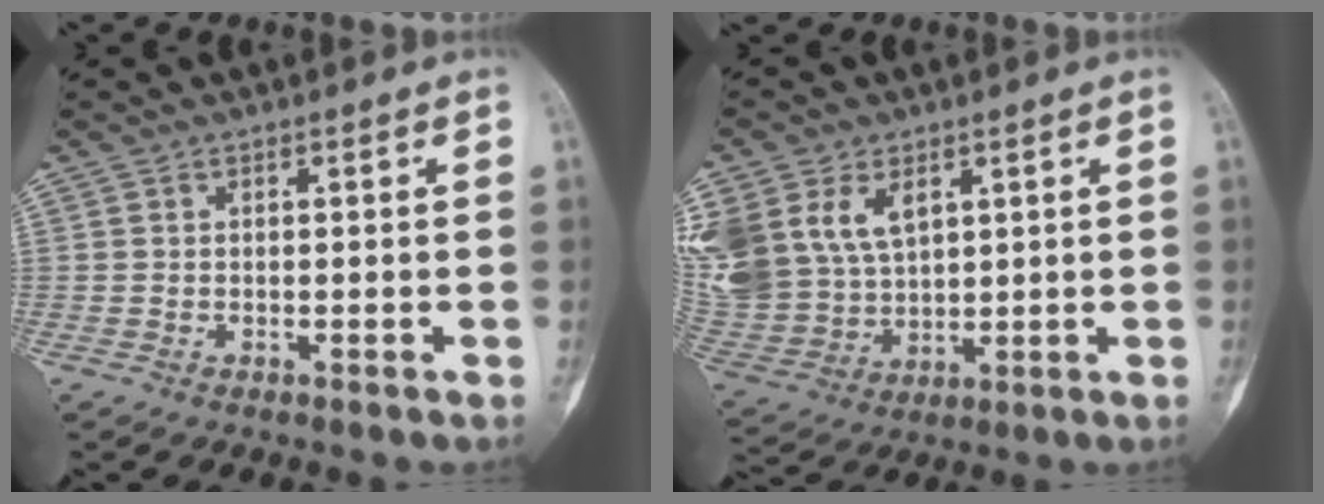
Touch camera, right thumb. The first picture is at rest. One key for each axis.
{"total": 20.4, "fx": 7.5, "fy": 14.6, "fz": 12.0, "tx": -0.290, "ty": 0.013, "tz": 0.167}